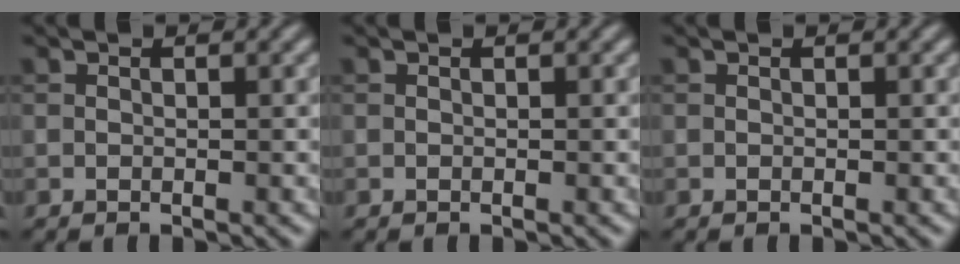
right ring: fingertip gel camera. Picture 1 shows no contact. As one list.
[{"total": 0.0}, {"total": 0.0}]